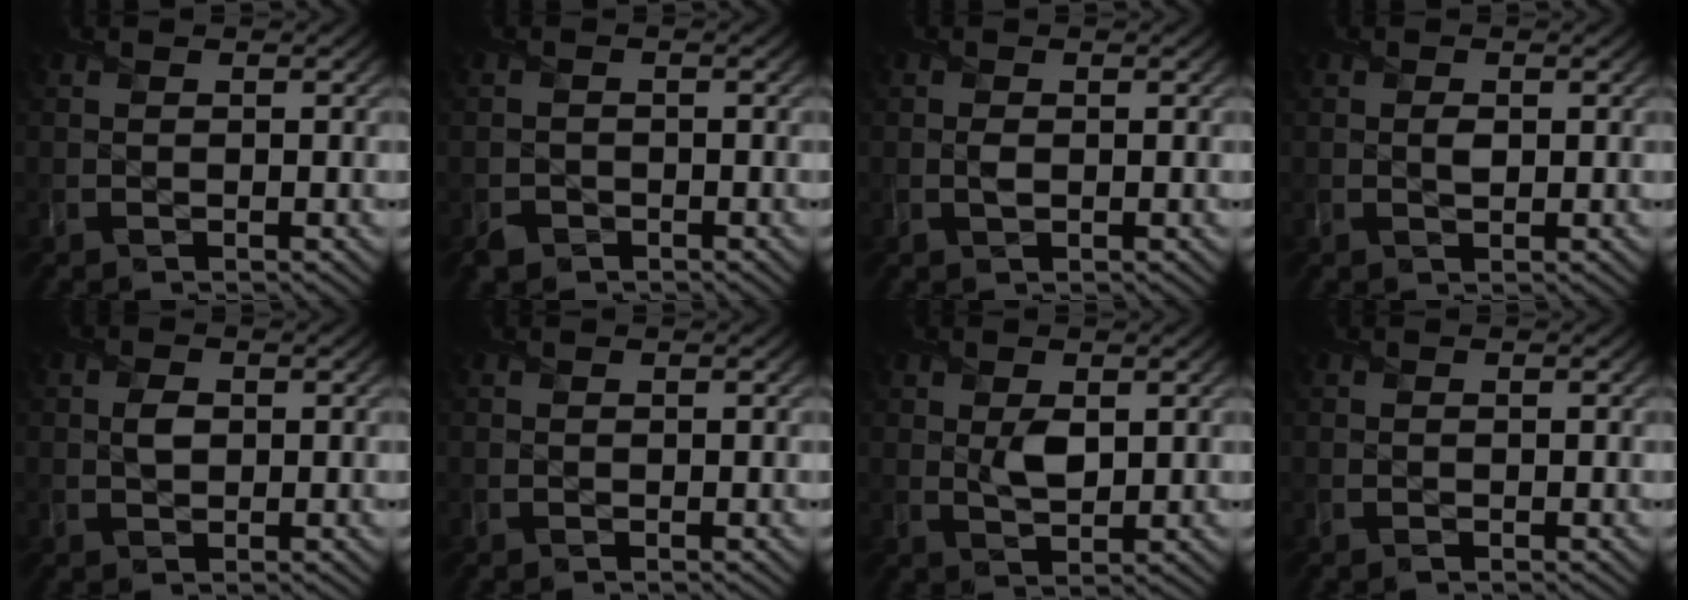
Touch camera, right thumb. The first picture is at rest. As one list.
[{"total": 1.6, "force": [-1.2, 1.0, 0.1], "torque": [0.001, -0.002, -0.027]}, {"total": 0.8, "force": [0.1, 0.5, 0.6], "torque": [-0.014, 0.001, 0.002]}, {"total": 1.1, "force": [0.1, 0.8, 0.8], "torque": [-0.013, -0.001, 0.002]}, {"total": 1.7, "force": [0.3, 1.2, 1.1], "torque": [-0.024, 0.001, 0.004]}, {"total": 0.0}, {"total": 3.0, "force": [0.8, 1.8, 2.3], "torque": [-0.050, -0.005, 0.019]}, {"total": 0.0}]